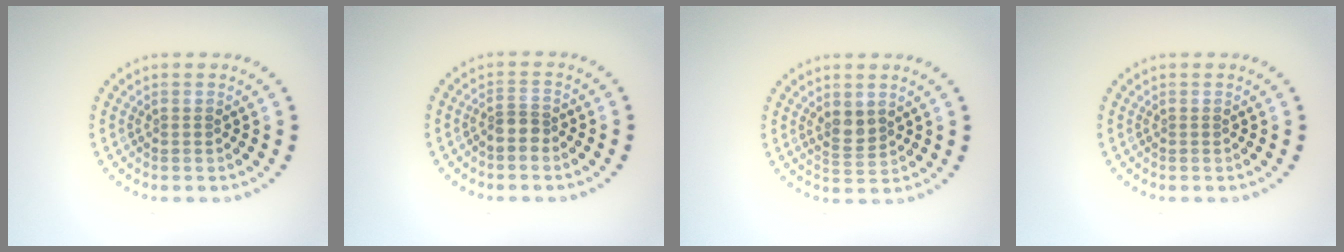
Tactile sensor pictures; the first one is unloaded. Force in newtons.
{"total": 1.8, "press": 1.5, "slide": 1.0}
{"total": 1.9, "press": 1.7, "slide": 0.9}
{"total": 0.0}